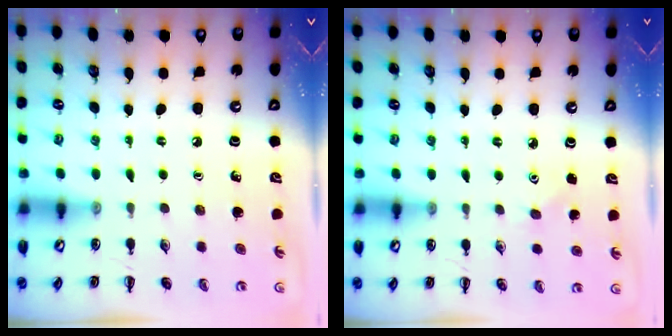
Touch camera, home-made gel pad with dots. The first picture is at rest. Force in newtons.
{"total": 3.2, "press": 3.1, "slide": 0.8}